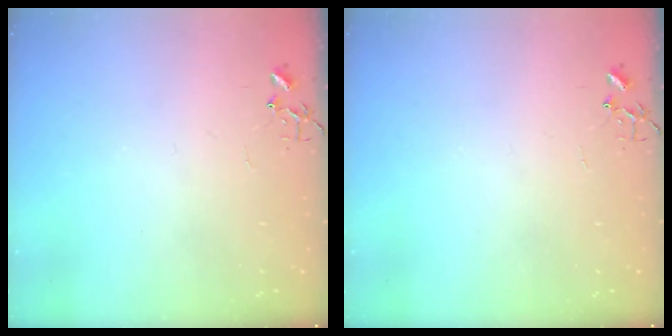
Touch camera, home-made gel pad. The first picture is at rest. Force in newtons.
{"total": 0.0}